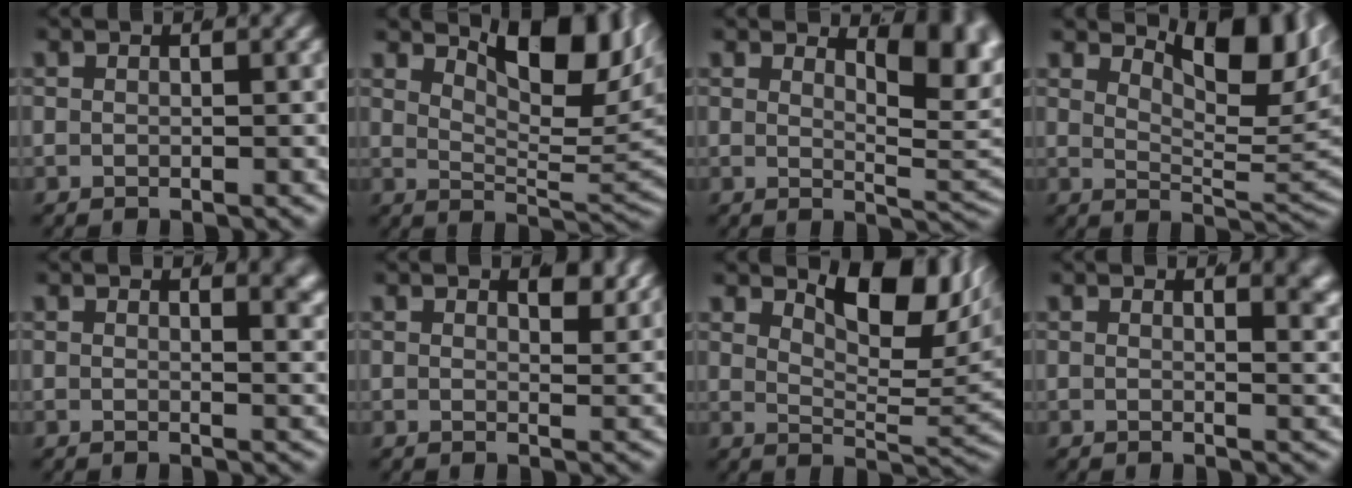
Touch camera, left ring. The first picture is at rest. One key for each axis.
{"total": 8.2, "fx": 3.8, "fy": 2.6, "fz": 6.8, "tx": -0.084, "ty": -0.010, "tz": 0.068}
{"total": 5.2, "fx": 2.0, "fy": 1.4, "fz": 4.6, "tx": -0.043, "ty": -0.016, "tz": 0.037}
{"total": 7.0, "fx": 3.3, "fy": 1.9, "fz": 5.9, "tx": -0.071, "ty": -0.013, "tz": 0.060}
{"total": 2.8, "fx": 1.7, "fy": 0.6, "fz": 2.2, "tx": -0.016, "ty": -0.007, "tz": 0.026}
{"total": 2.2, "fx": 1.7, "fy": 0.4, "fz": 1.3, "tx": -0.011, "ty": -0.010, "tz": 0.030}
{"total": 7.5, "fx": 3.5, "fy": 2.5, "fz": 6.1, "tx": -0.082, "ty": -0.015, "tz": 0.064}
{"total": 3.3, "fx": 1.9, "fy": 0.8, "fz": 2.5, "tx": -0.016, "ty": -0.006, "tz": 0.028}